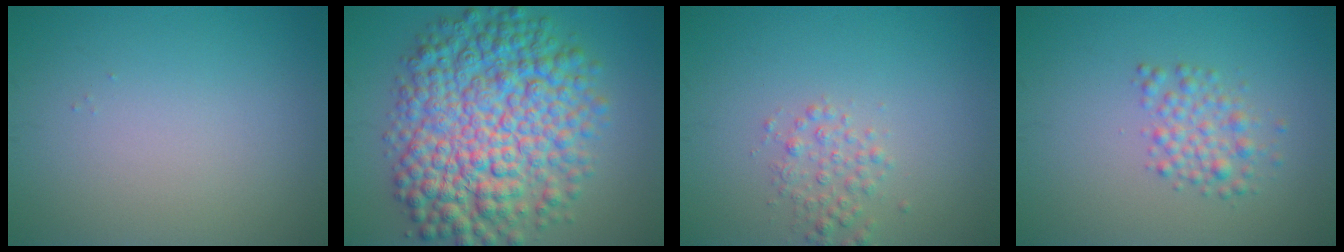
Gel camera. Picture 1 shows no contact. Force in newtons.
{"total": 11.9, "press": 11.9, "slide": 0.1}
{"total": 2.0, "press": 2.0, "slide": 0.1}
{"total": 2.4, "press": 2.4, "slide": 0.1}